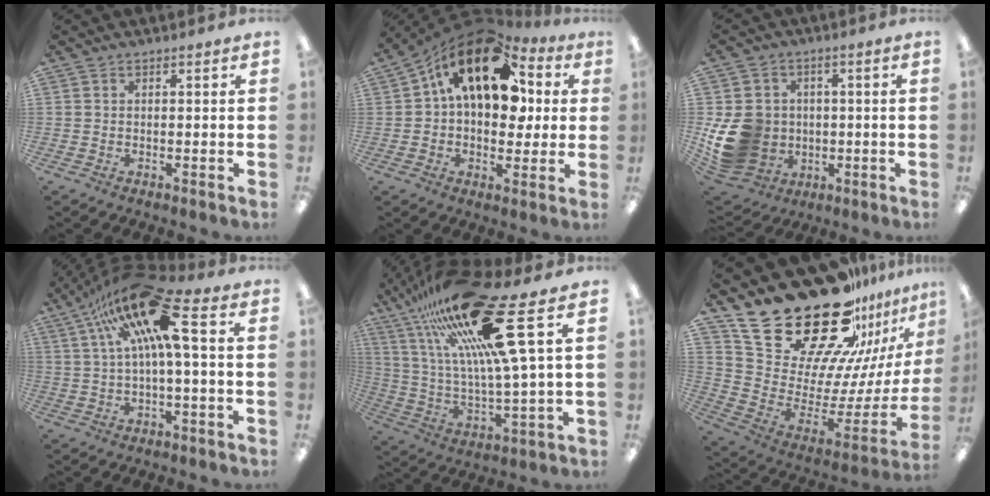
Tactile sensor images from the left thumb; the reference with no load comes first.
{"total": 19.2, "force": [7.2, 11.6, 13.5], "torque": [-0.238, -0.026, 0.122]}
{"total": 14.0, "force": [-1.4, 12.4, 6.3], "torque": [-0.148, 0.009, -0.013]}
{"total": 20.2, "force": [7.4, 6.0, 17.8], "torque": [-0.337, -0.025, 0.117]}
{"total": 28.0, "force": [15.6, 5.9, 22.5], "torque": [-0.420, -0.083, 0.242]}
{"total": 34.1, "force": [23.1, 16.3, 19.0], "torque": [-0.298, -0.185, 0.450]}